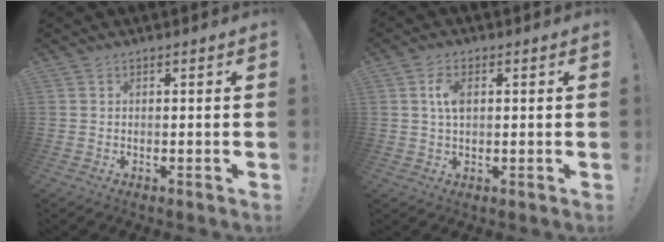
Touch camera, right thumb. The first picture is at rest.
{"total": 5.1, "force": [1.0, 2.7, 4.2], "torque": [-0.075, -0.001, 0.013]}